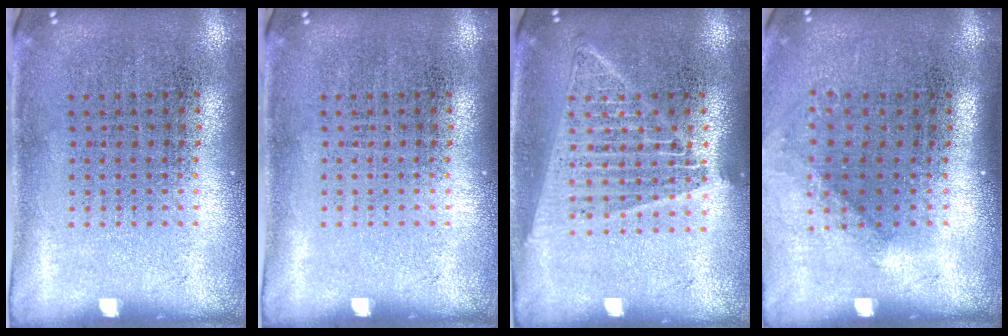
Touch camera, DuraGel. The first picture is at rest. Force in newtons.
{"total": 0.0}
{"total": 1.5, "press": 1.4, "slide": 0.7}
{"total": 1.3, "press": 0.9, "slide": 0.8}